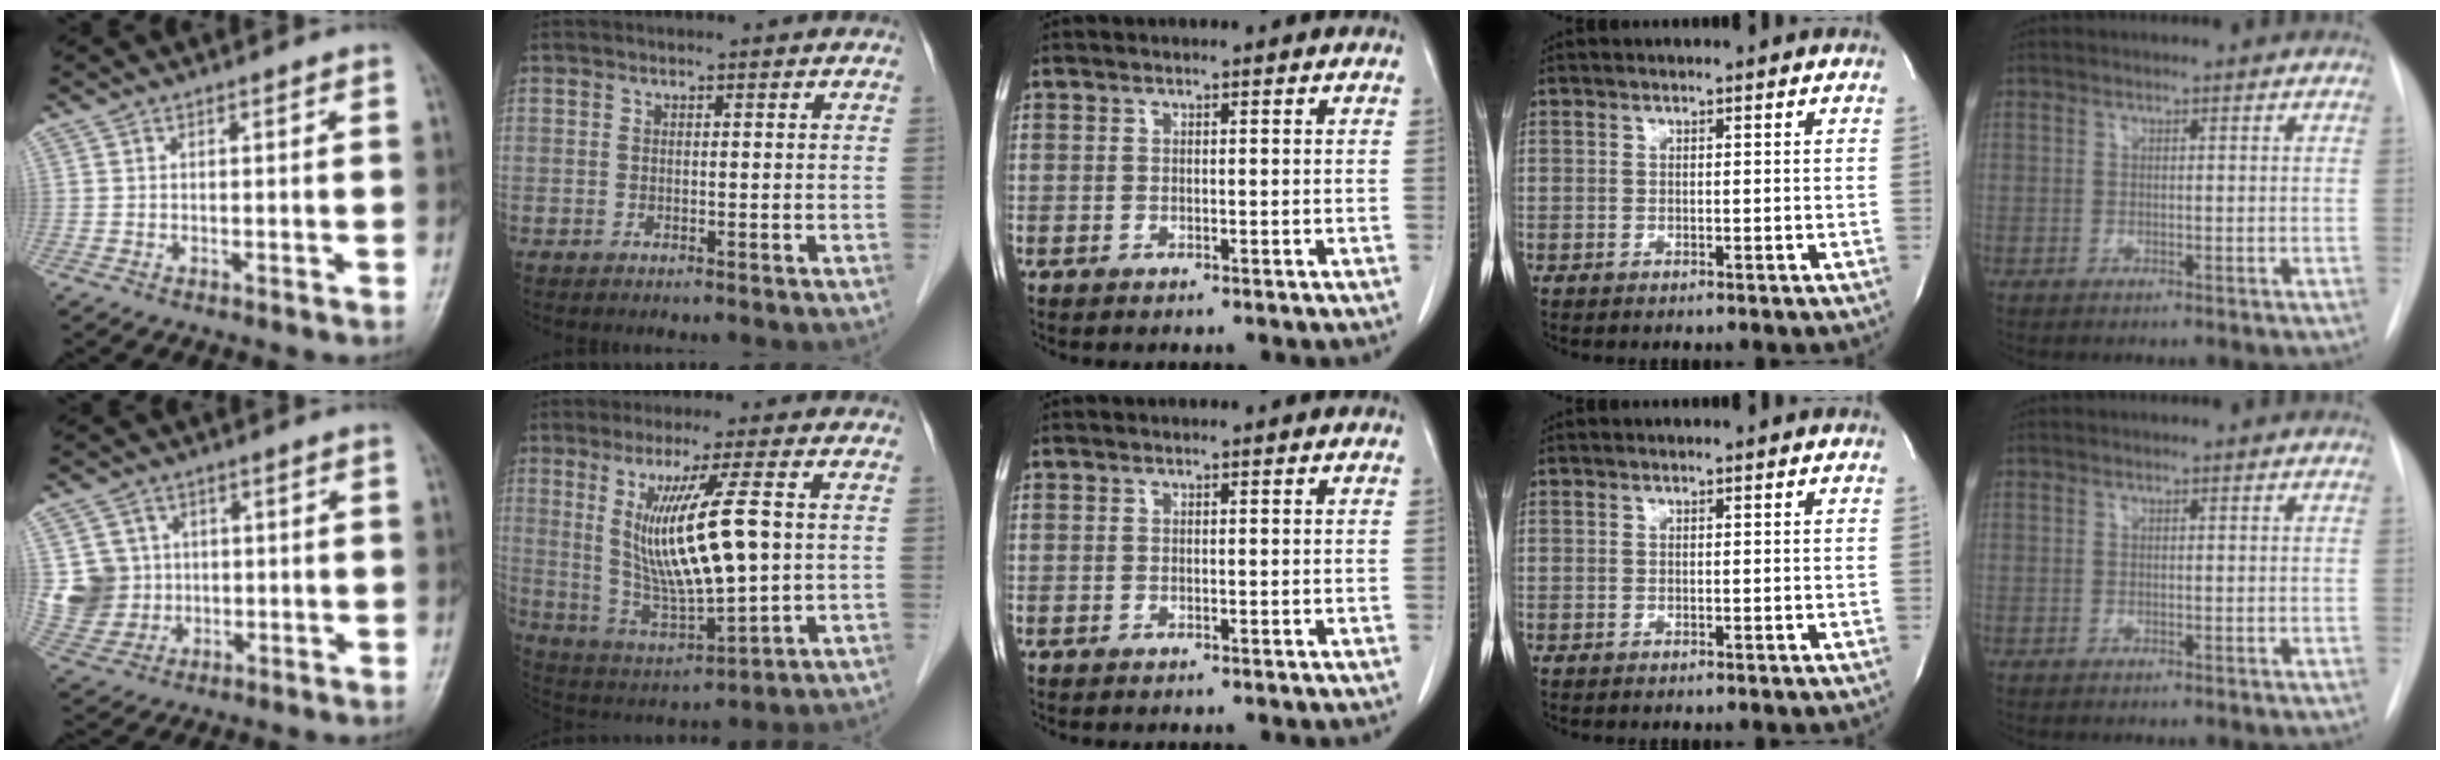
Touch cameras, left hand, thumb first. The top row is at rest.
{"thumb": {"total": 8.5, "force": [0.7, 8.1, 2.7], "torque": [-0.028, 0.005, 0.019]}, "index": {"total": 13.6, "force": [1.9, 1.2, 13.4], "torque": [-0.260, -0.015, 0.044]}}